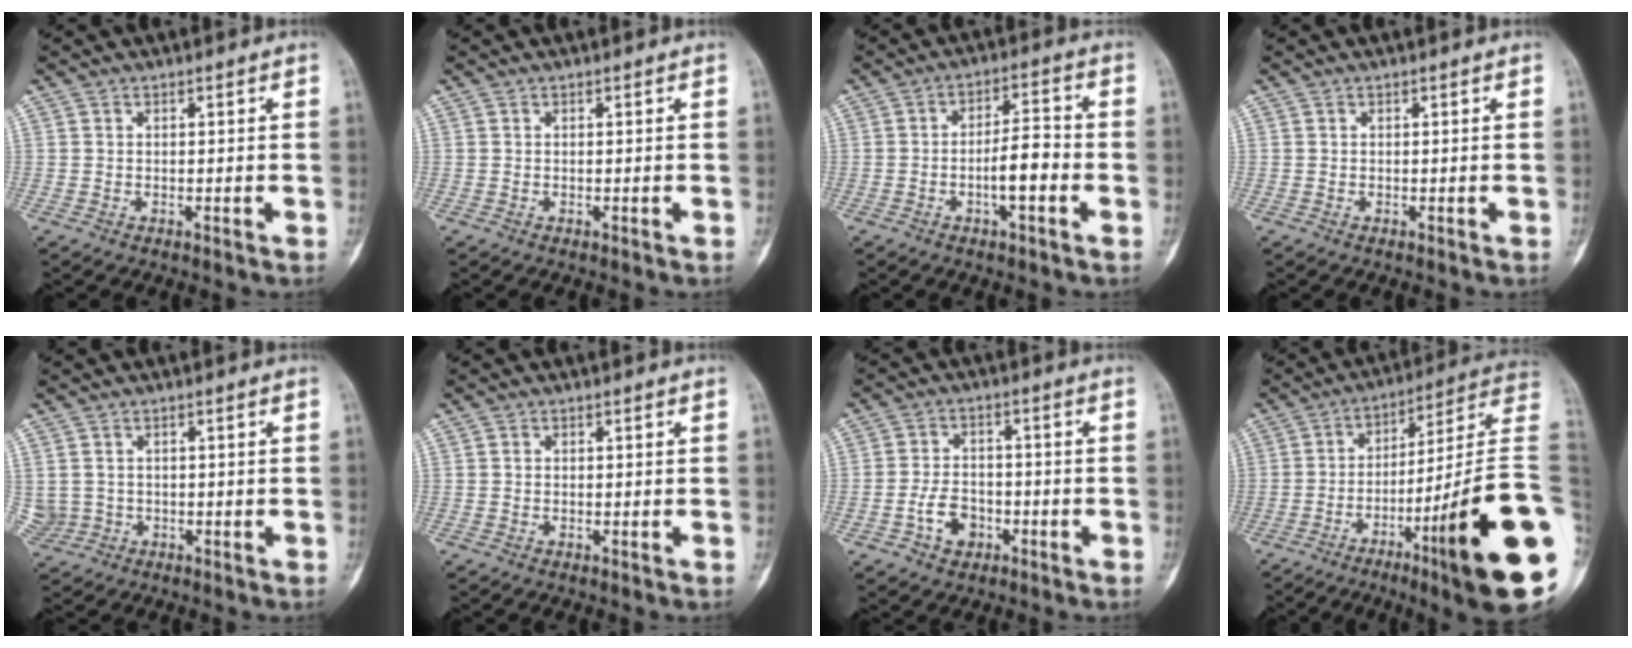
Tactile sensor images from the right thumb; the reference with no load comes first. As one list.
[{"total": 0.0}, {"total": 7.5, "force": [-2.1, 2.3, 6.9], "torque": [-0.107, 0.021, -0.039]}, {"total": 0.0}, {"total": 4.2, "force": [-0.1, 4.0, 1.3], "torque": [-0.028, 0.010, 0.011]}, {"total": 0.6, "force": [0.1, 0.5, 0.3], "torque": [0.001, 0.002, -0.001]}, {"total": 6.5, "force": [-2.7, 4.8, 3.5], "torque": [-0.045, 0.024, -0.043]}, {"total": 27.2, "force": [-8.2, 2.5, 25.9], "torque": [-0.318, 0.031, -0.126]}]